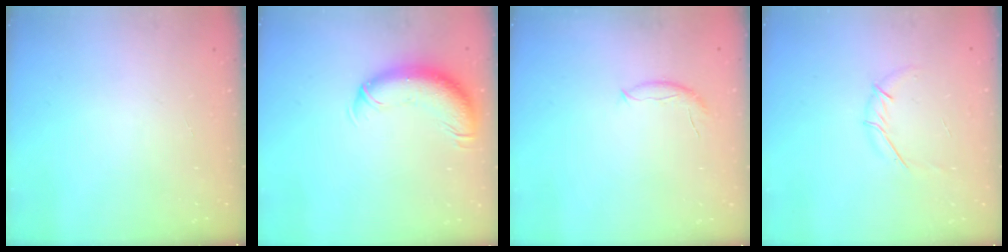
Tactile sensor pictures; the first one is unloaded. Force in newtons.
{"total": 11.1, "press": 10.7, "slide": 2.7}
{"total": 7.5, "press": 7.5, "slide": 0.9}
{"total": 3.9, "press": 3.8, "slide": 0.8}